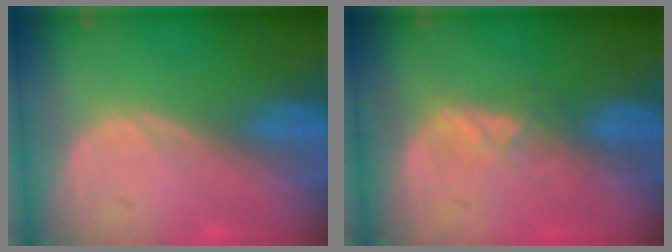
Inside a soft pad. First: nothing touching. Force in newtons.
{"total": 2.0, "press": 2.0, "slide": 0.3}